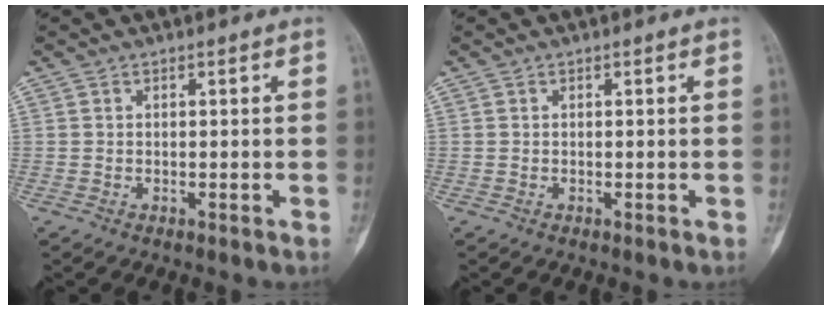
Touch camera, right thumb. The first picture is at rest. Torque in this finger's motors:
{"motor_torque": [-0.01, 0.00, 0.00, 0.00, 0.00]}